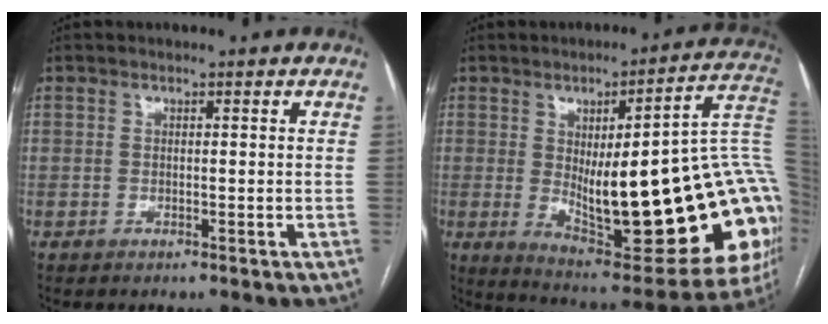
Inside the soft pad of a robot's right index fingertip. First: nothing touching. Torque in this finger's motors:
{"motor_torque": [2.14, 0.00, 1.05, 0.21]}